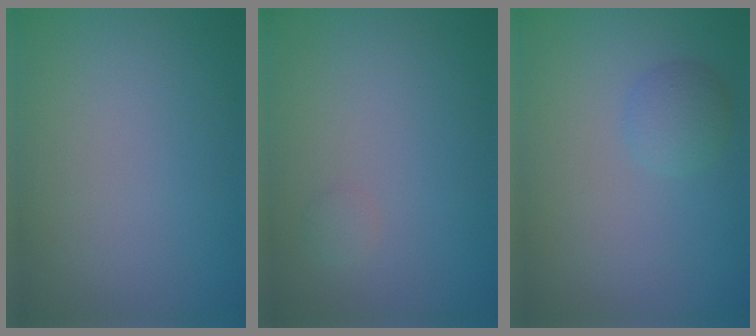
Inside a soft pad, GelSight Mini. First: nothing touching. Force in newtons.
{"total": 0.6, "press": 0.6, "slide": 0.0}
{"total": 1.8, "press": 1.8, "slide": 0.1}